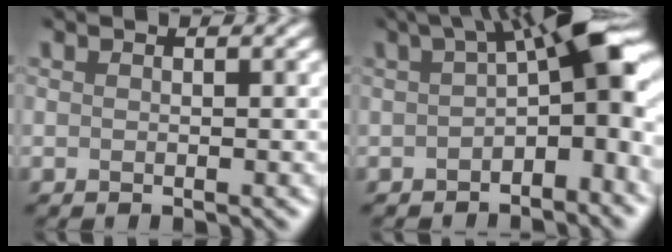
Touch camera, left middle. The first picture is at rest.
{"total": 8.1, "force": [0.6, 2.4, 7.7], "torque": [-0.101, 0.028, -0.001]}